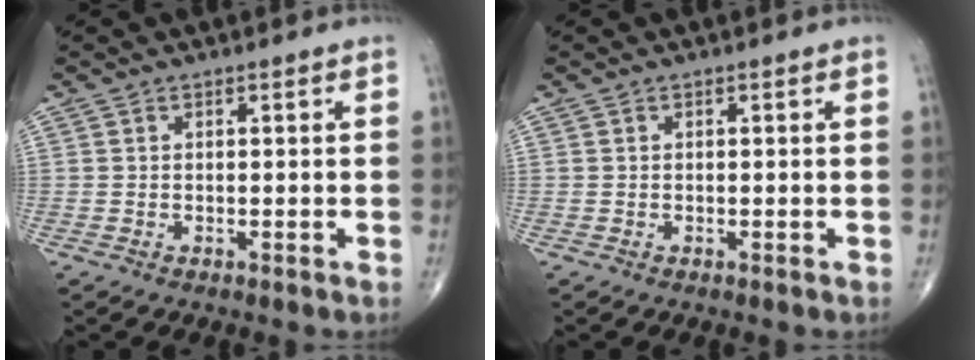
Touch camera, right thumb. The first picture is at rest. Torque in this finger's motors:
{"motor_torque": [-0.09, 0.02, -0.01, -0.01, 0.01]}